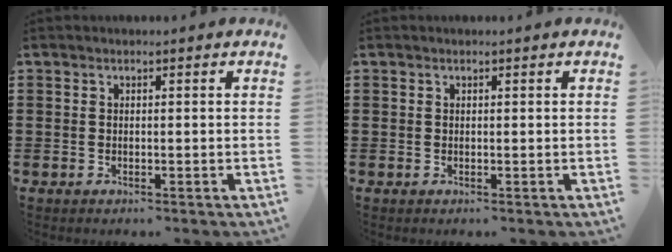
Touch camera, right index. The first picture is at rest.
{"total": 0.0}